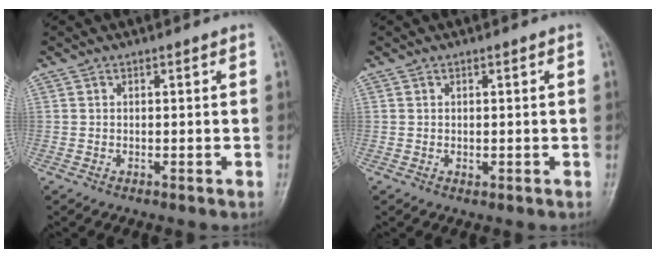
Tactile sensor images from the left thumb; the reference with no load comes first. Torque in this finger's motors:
{"motor_torque": [-0.16, -0.02, 0.06, -0.01, 0.00]}